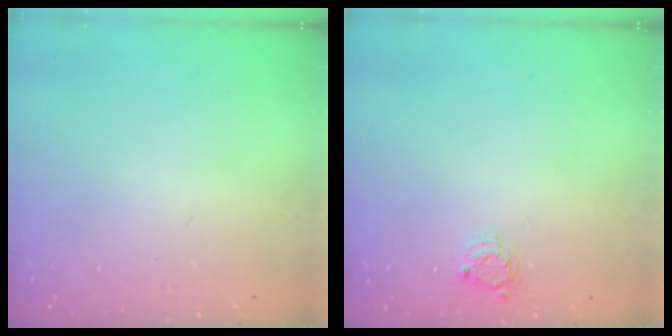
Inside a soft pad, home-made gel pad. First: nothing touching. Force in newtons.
{"total": 4.5, "press": 4.4, "slide": 0.2}